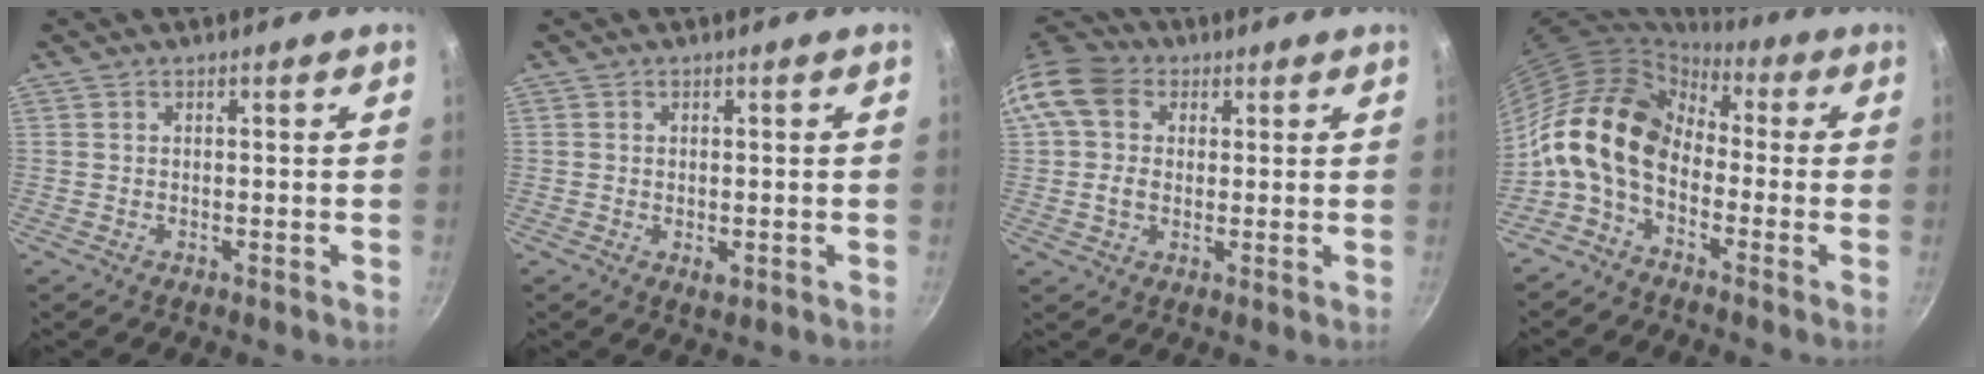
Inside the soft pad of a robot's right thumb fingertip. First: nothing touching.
{"total": 1.8, "force": [-0.3, 1.1, 1.3], "torque": [-0.021, -0.005, -0.004]}
{"total": 11.1, "force": [2.5, 8.8, 6.3], "torque": [-0.109, 0.015, 0.032]}
{"total": 14.0, "force": [-1.4, 9.4, 10.3], "torque": [-0.174, 0.036, -0.050]}